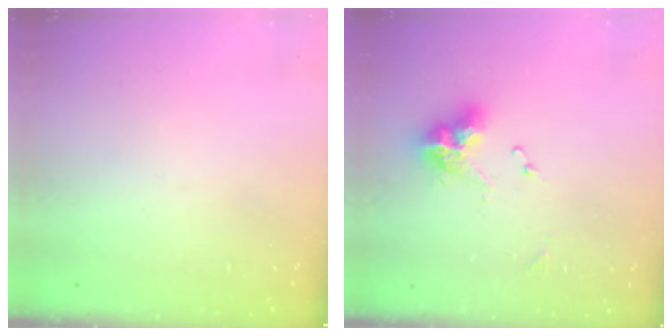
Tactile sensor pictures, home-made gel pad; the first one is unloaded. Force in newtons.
{"total": 9.9, "press": 9.8, "slide": 1.1}